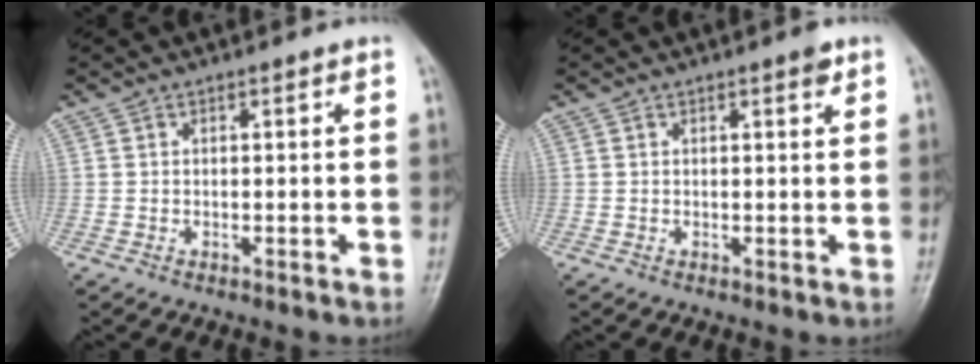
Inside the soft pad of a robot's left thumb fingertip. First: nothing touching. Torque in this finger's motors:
{"motor_torque": [0.42, -0.05, 0.06, -0.19, 0.00]}